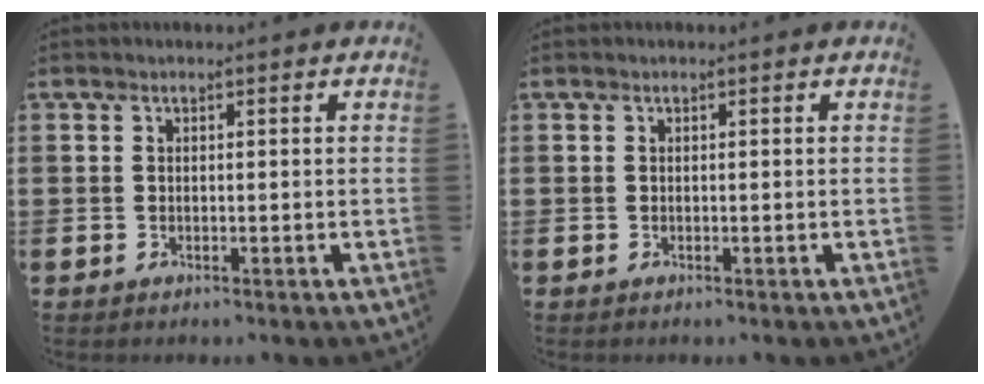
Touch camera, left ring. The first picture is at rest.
{"total": 0.0}